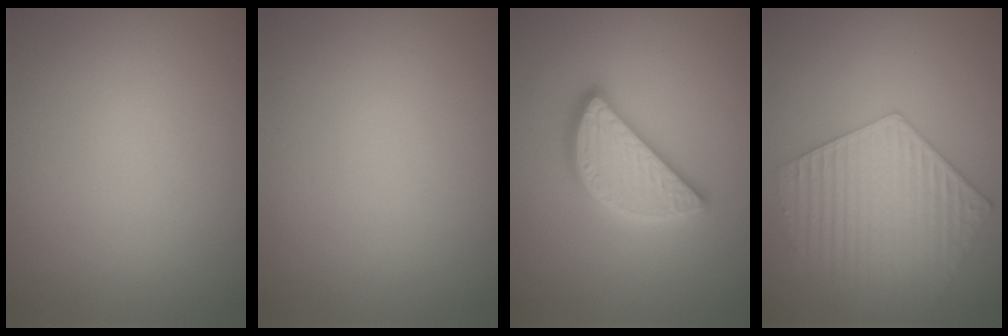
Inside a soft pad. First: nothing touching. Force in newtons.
{"total": 0.0}
{"total": 4.5, "press": 4.5, "slide": 0.4}
{"total": 5.9, "press": 5.1, "slide": 3.0}